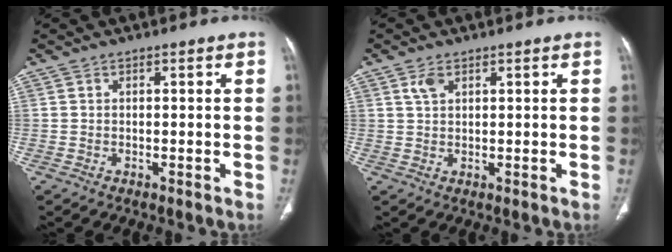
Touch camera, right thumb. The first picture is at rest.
{"total": 2.3, "force": [1.2, 1.2, 1.5], "torque": [-0.031, 0.001, 0.030]}